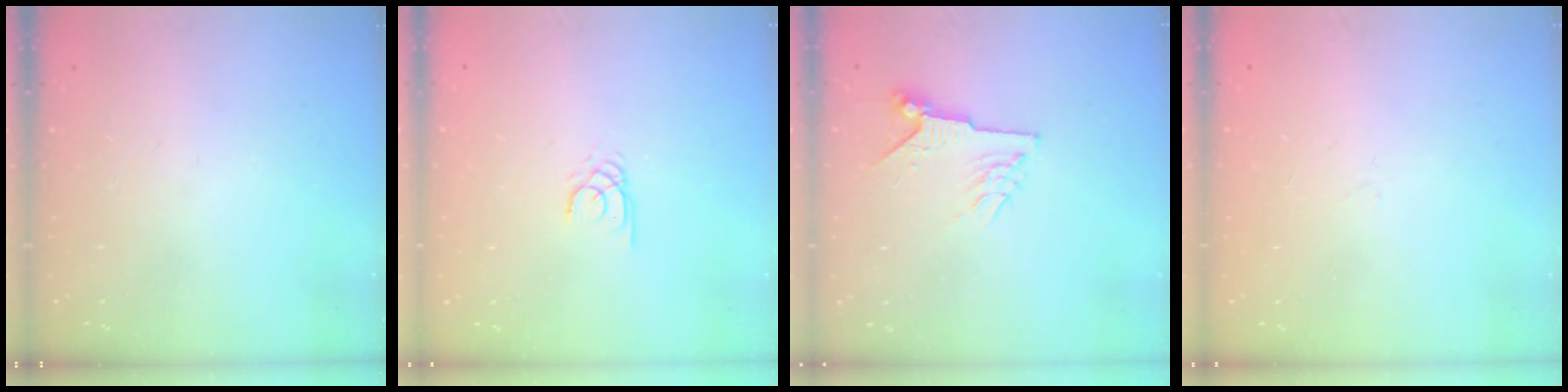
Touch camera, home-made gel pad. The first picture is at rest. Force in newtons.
{"total": 1.7, "press": 1.7, "slide": 0.2}
{"total": 6.2, "press": 6.2, "slide": 0.6}
{"total": 0.9, "press": 0.9, "slide": 0.2}